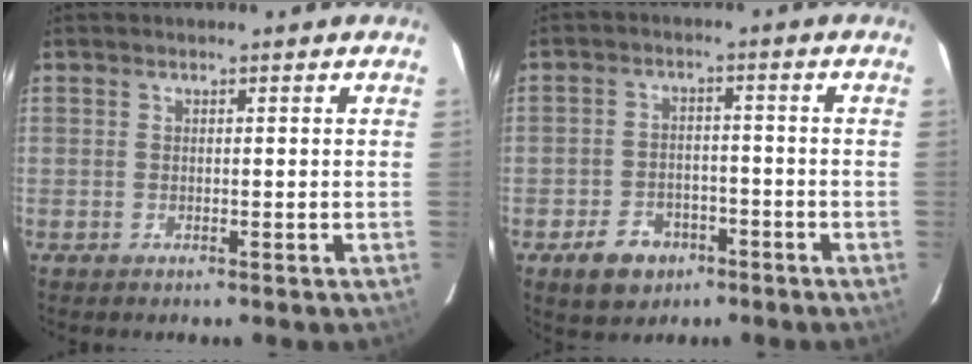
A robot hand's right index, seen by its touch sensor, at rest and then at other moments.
{"total": 7.7, "force": [-4.5, 5.5, 3.1], "torque": [-0.085, 0.015, -0.056]}